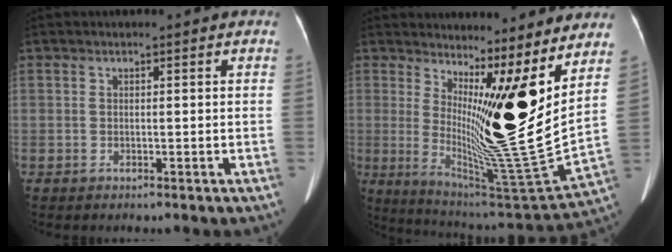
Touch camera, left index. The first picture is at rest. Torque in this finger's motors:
{"motor_torque": [0.16, 0.43, -0.15, -0.21]}